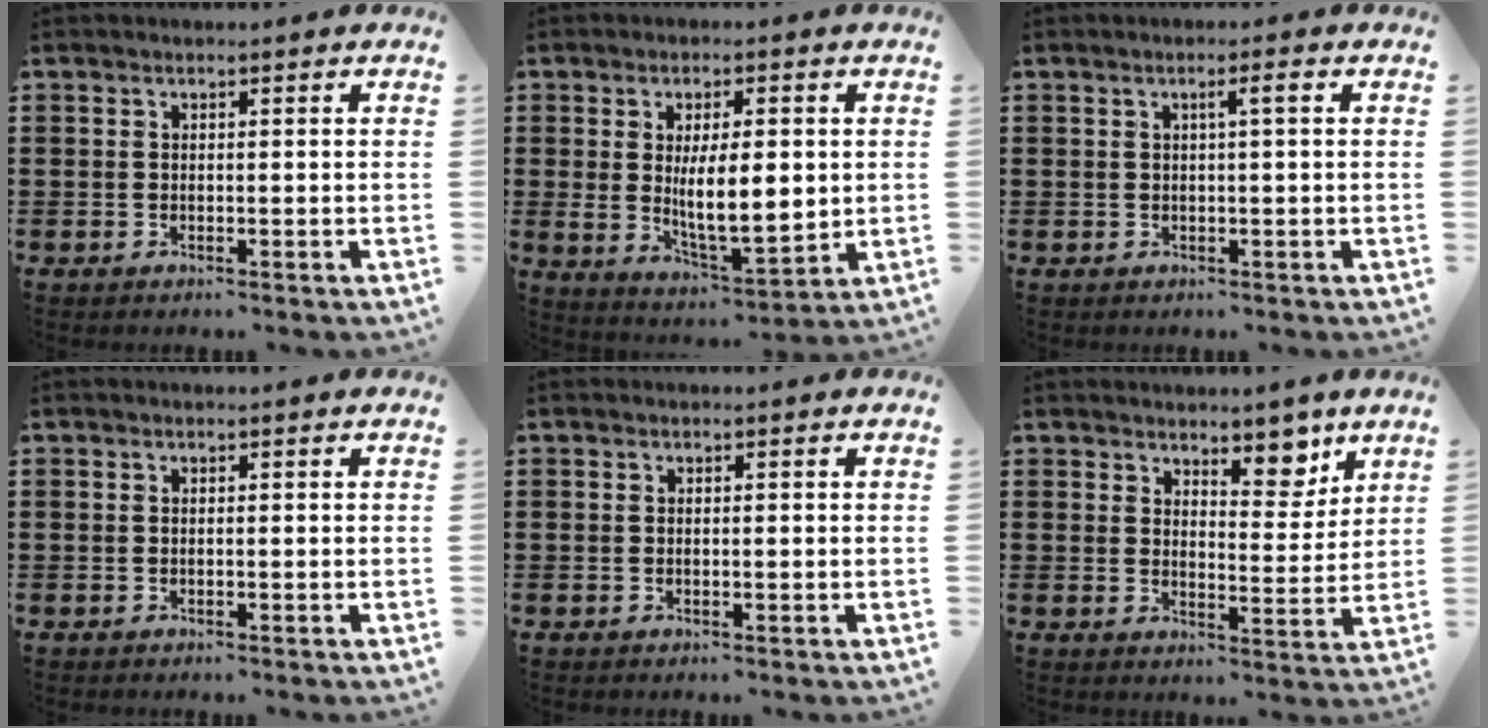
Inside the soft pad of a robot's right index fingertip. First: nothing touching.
{"total": 9.4, "force": [0.8, 3.9, 8.6], "torque": [-0.148, 0.000, 0.012]}
{"total": 2.0, "force": [0.4, -0.1, 2.0], "torque": [-0.035, 0.000, 0.003]}
{"total": 0.0}
{"total": 0.0}
{"total": 6.2, "force": [5.0, 2.7, 2.5], "torque": [-0.033, -0.021, 0.084]}